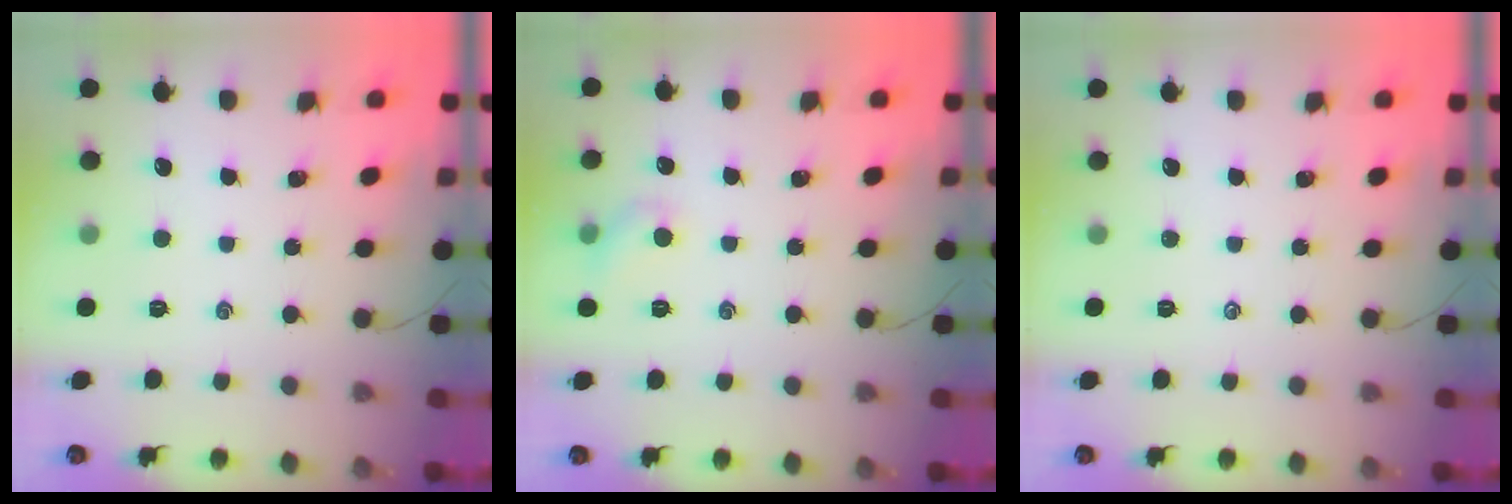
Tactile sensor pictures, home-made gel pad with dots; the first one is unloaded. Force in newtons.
{"total": 6.2, "press": 6.0, "slide": 1.4}
{"total": 0.0}